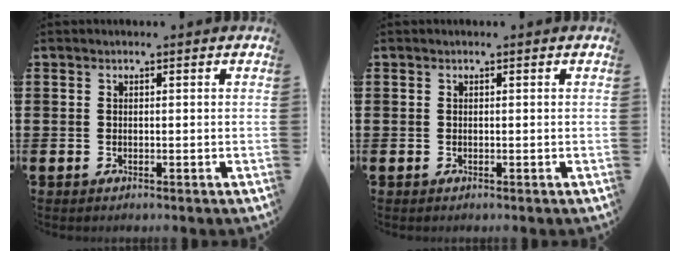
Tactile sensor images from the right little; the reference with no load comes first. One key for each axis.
{"total": 0.0}